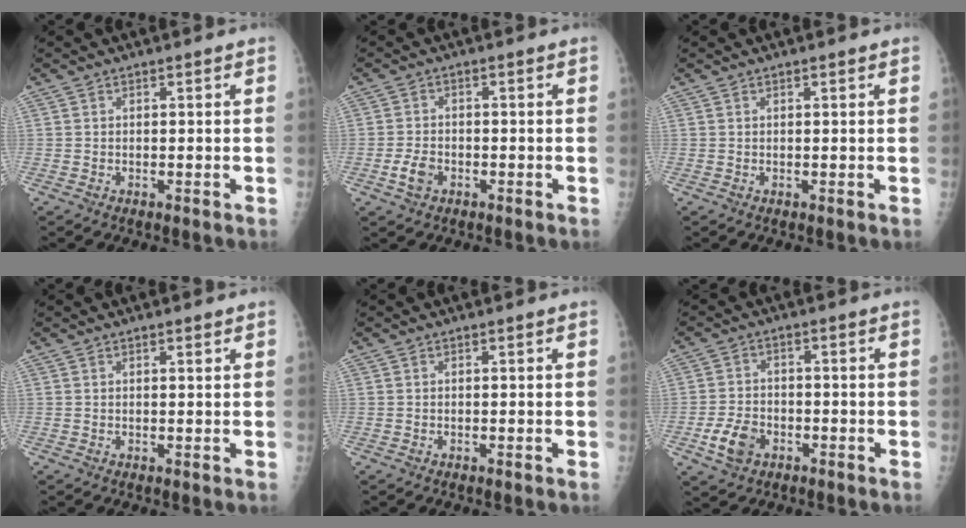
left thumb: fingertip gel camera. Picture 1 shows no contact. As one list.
[{"total": 3.5, "force": [-1.9, 2.4, 1.8], "torque": [-0.033, 0.012, -0.032]}, {"total": 0.6, "force": [0.2, 0.1, 0.6], "torque": [-0.010, 0.002, 0.002]}, {"total": 1.1, "force": [0.6, 0.3, 0.9], "torque": [-0.014, 0.000, 0.008]}, {"total": 0.0}, {"total": 6.1, "force": [-3.0, 4.3, 3.1], "torque": [-0.054, 0.016, -0.050]}]